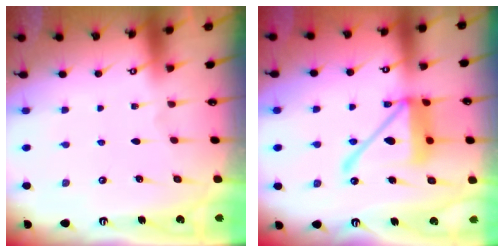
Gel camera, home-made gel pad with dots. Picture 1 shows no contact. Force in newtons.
{"total": 16.6, "press": 16.5, "slide": 1.8}